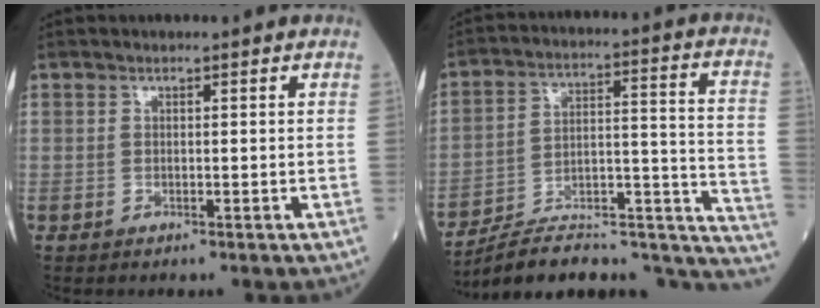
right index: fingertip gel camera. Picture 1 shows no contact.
{"total": 24.8, "force": [-19.9, 7.1, 13.1], "torque": [-0.143, 0.045, -0.288]}